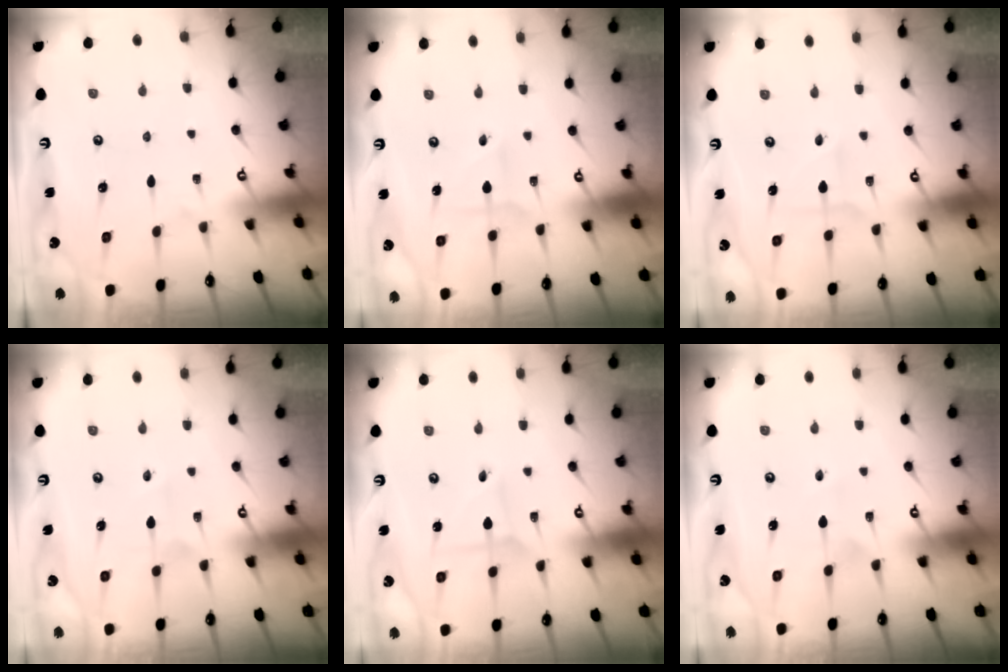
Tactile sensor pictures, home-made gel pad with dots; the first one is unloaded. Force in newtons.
{"total": 2.2, "press": 2.2, "slide": 0.2}
{"total": 2.9, "press": 2.9, "slide": 0.3}
{"total": 2.5, "press": 2.4, "slide": 0.6}
{"total": 1.9, "press": 1.9, "slide": 0.2}
{"total": 2.6, "press": 2.4, "slide": 1.0}